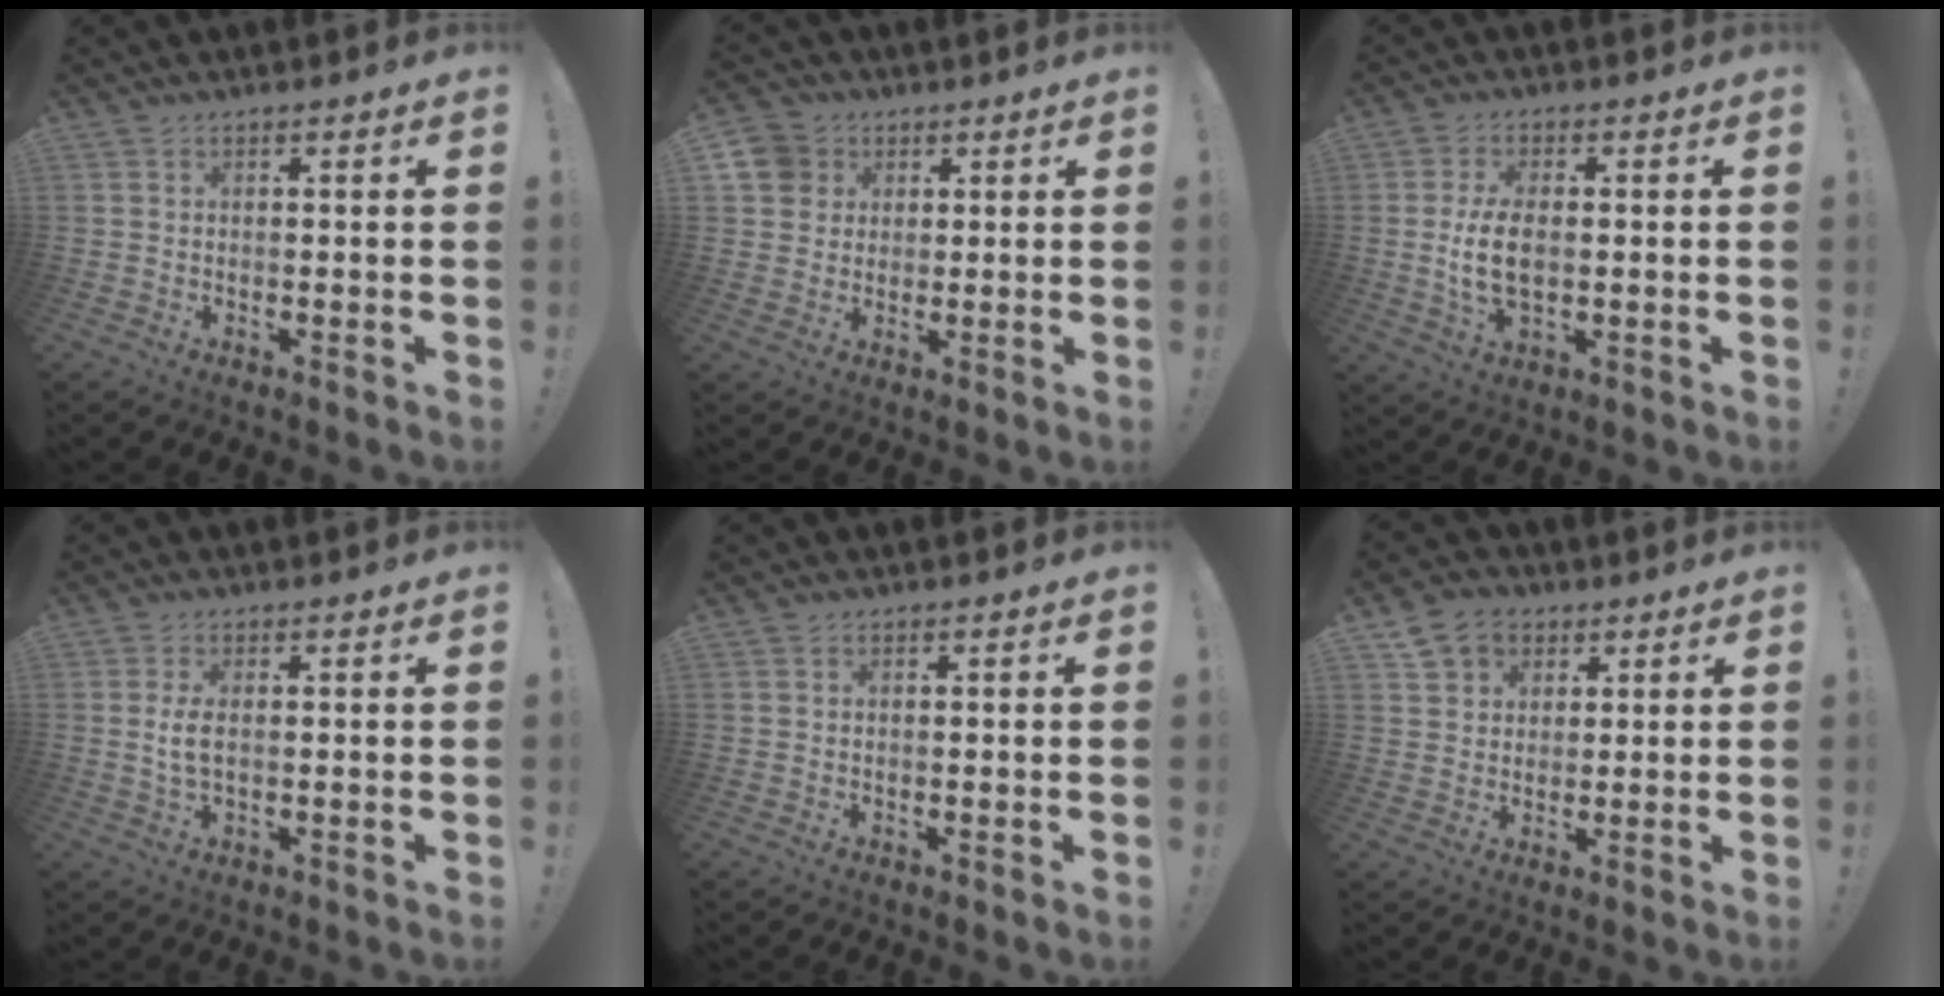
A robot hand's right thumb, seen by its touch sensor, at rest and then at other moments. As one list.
[{"total": 7.0, "force": [2.4, 6.4, 1.6], "torque": [-0.021, -0.010, 0.048]}, {"total": 9.1, "force": [-0.4, 4.8, 7.7], "torque": [-0.141, -0.011, -0.011]}, {"total": 3.9, "force": [0.1, 1.6, 3.6], "torque": [-0.065, -0.006, -0.006]}, {"total": 0.0}, {"total": 7.9, "force": [4.1, 6.3, 2.4], "torque": [-0.038, -0.014, 0.085]}]